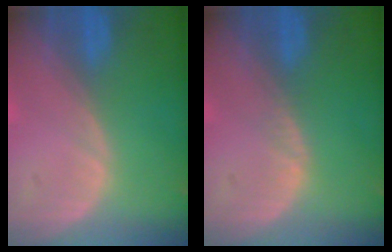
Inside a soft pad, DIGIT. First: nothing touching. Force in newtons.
{"total": 0.5, "press": 0.5, "slide": 0.1}